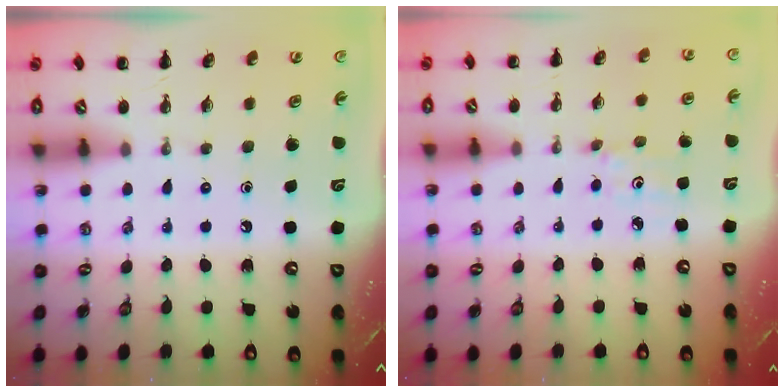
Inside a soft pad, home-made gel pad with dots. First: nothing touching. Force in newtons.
{"total": 3.2, "press": 3.0, "slide": 0.8}